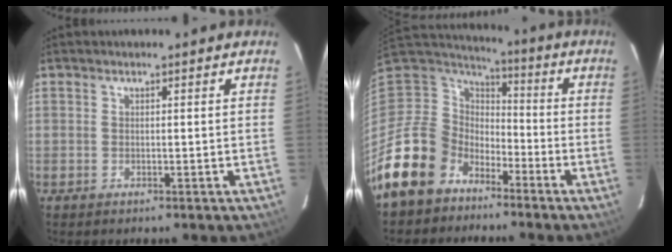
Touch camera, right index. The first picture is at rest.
{"total": 14.0, "force": [-9.3, 10.2, 2.6], "torque": [-0.088, 0.023, -0.167]}